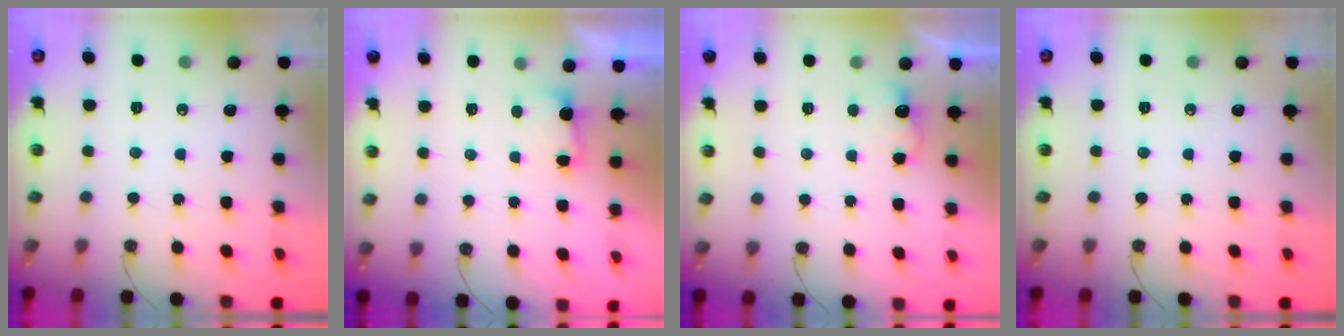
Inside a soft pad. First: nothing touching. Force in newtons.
{"total": 2.1, "press": 1.9, "slide": 0.9}
{"total": 2.8, "press": 2.7, "slide": 0.9}
{"total": 0.0}